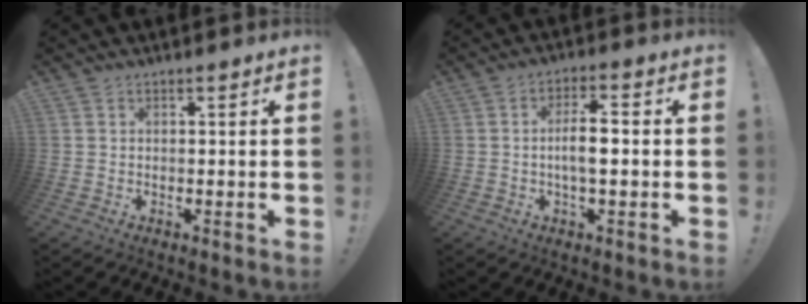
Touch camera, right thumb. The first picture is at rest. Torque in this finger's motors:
{"motor_torque": [0.72, 0.84, 0.41, -0.36, 0.01]}